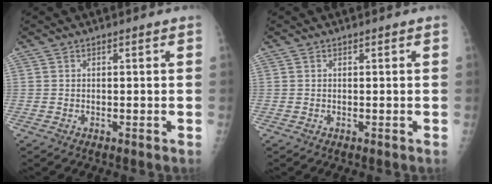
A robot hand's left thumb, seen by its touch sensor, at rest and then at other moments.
{"total": 0.0}